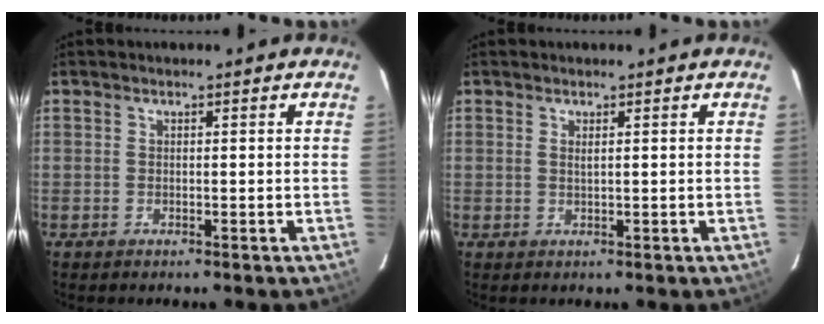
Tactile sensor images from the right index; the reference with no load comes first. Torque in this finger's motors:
{"motor_torque": [-0.19, -0.02, -0.08, 0.00]}